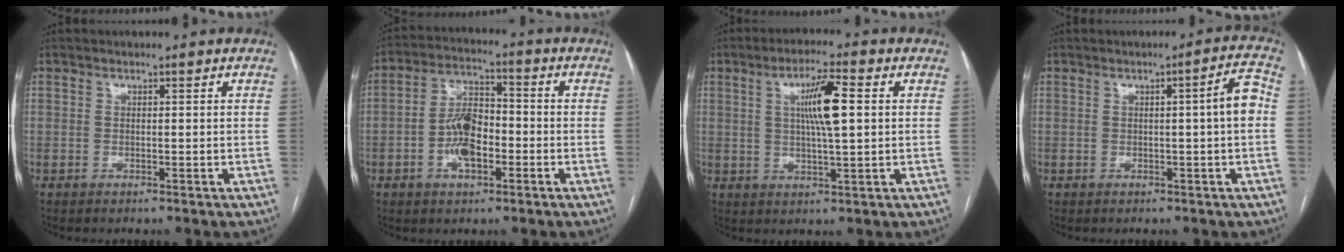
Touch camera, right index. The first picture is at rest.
{"total": 8.3, "force": [-2.4, 3.9, 6.9], "torque": [-0.139, 0.017, -0.044]}
{"total": 7.8, "force": [1.6, 0.7, 7.6], "torque": [-0.139, 0.005, 0.028]}
{"total": 4.4, "force": [-0.1, -0.3, 4.4], "torque": [-0.059, 0.008, -0.001]}